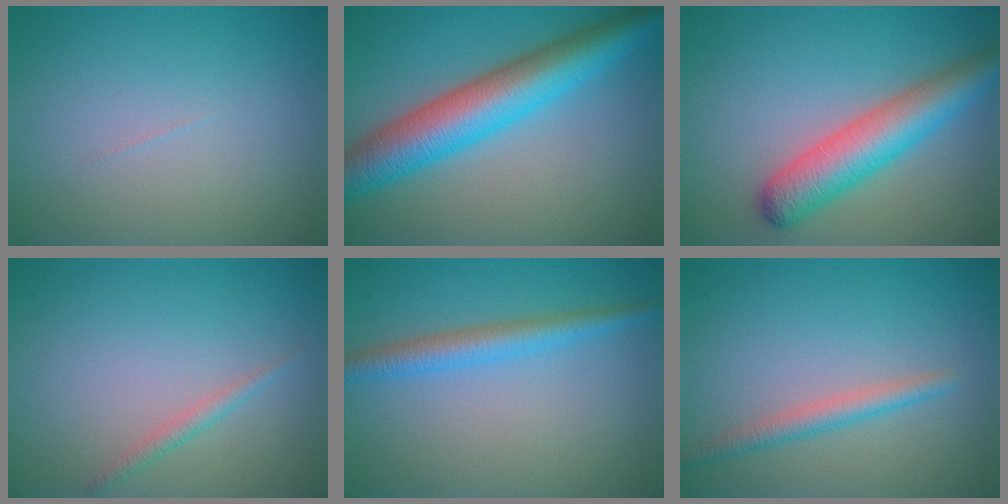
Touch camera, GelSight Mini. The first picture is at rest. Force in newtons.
{"total": 8.7, "press": 8.7, "slide": 0.0}
{"total": 6.3, "press": 6.3, "slide": 0.2}
{"total": 1.2, "press": 1.2, "slide": 0.0}
{"total": 3.0, "press": 3.0, "slide": 0.1}
{"total": 2.1, "press": 2.1, "slide": 0.1}